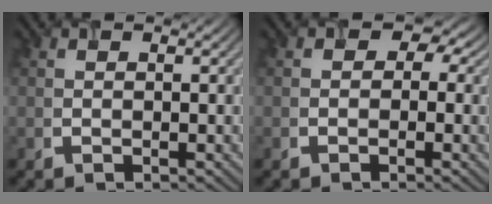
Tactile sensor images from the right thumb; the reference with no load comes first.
{"total": 3.2, "force": [0.5, 2.7, 1.6], "torque": [-0.009, 0.005, -0.011]}